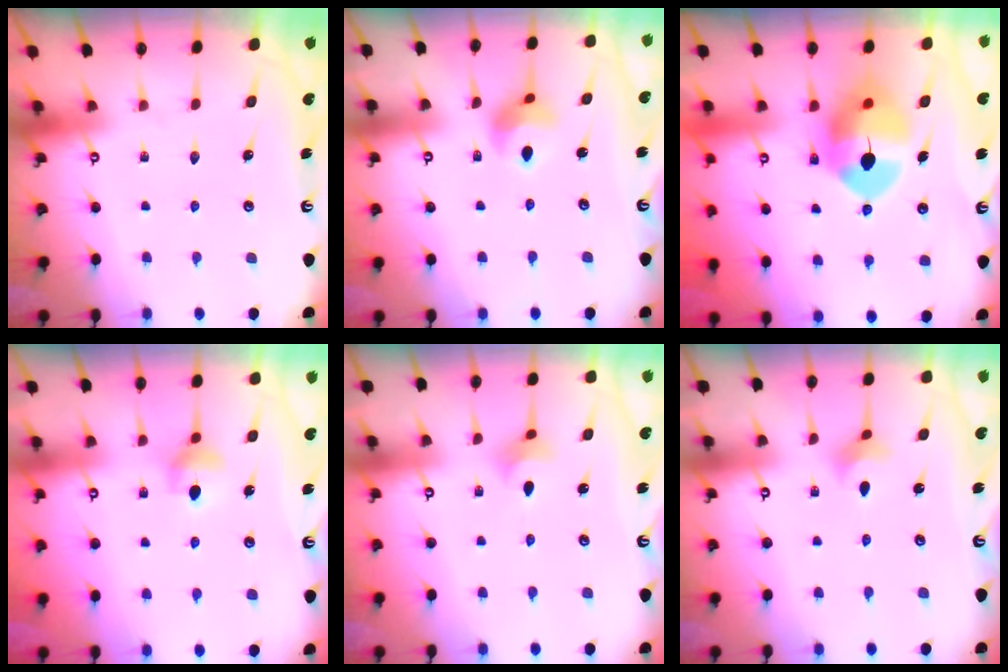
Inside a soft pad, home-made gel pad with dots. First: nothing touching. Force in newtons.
{"total": 7.7, "press": 7.7, "slide": 0.9}
{"total": 11.3, "press": 11.1, "slide": 2.0}
{"total": 5.4, "press": 5.3, "slide": 0.9}
{"total": 4.1, "press": 4.1, "slide": 0.3}
{"total": 2.3, "press": 2.3, "slide": 0.5}